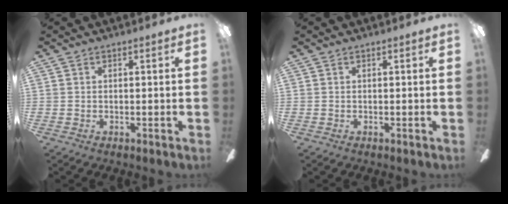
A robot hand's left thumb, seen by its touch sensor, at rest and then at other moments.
{"total": 0.0}